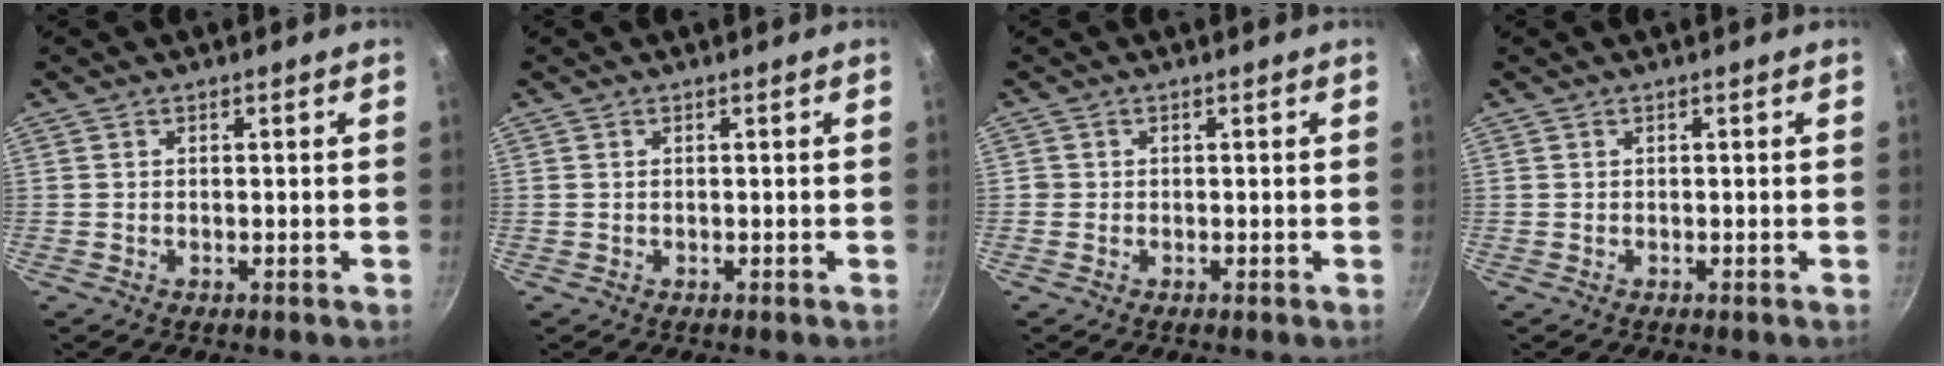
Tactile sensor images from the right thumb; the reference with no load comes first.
{"total": 0.0}
{"total": 0.8, "force": [-0.1, 0.8, 0.1], "torque": [0.002, 0.004, -0.002]}
{"total": 0.0}